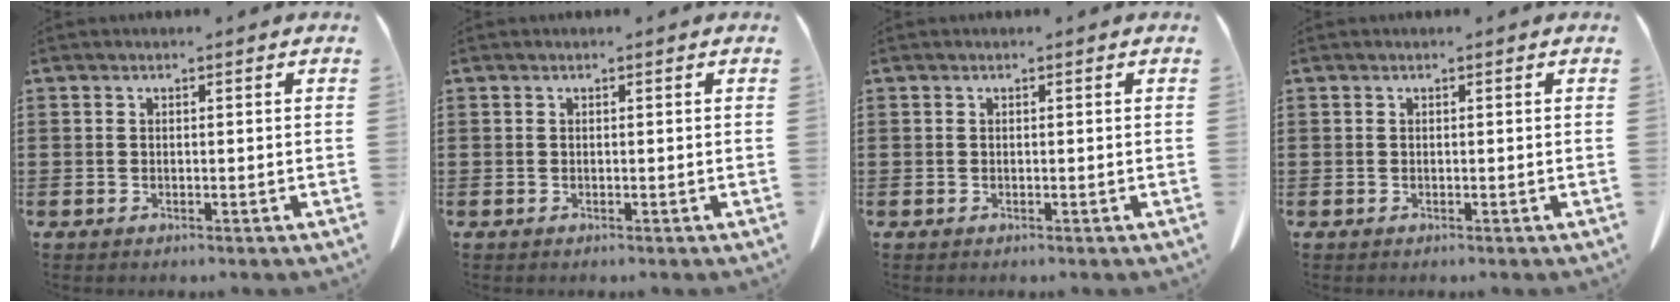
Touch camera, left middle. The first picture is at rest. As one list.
[{"total": 0.0}, {"total": 0.0}, {"total": 0.0}]